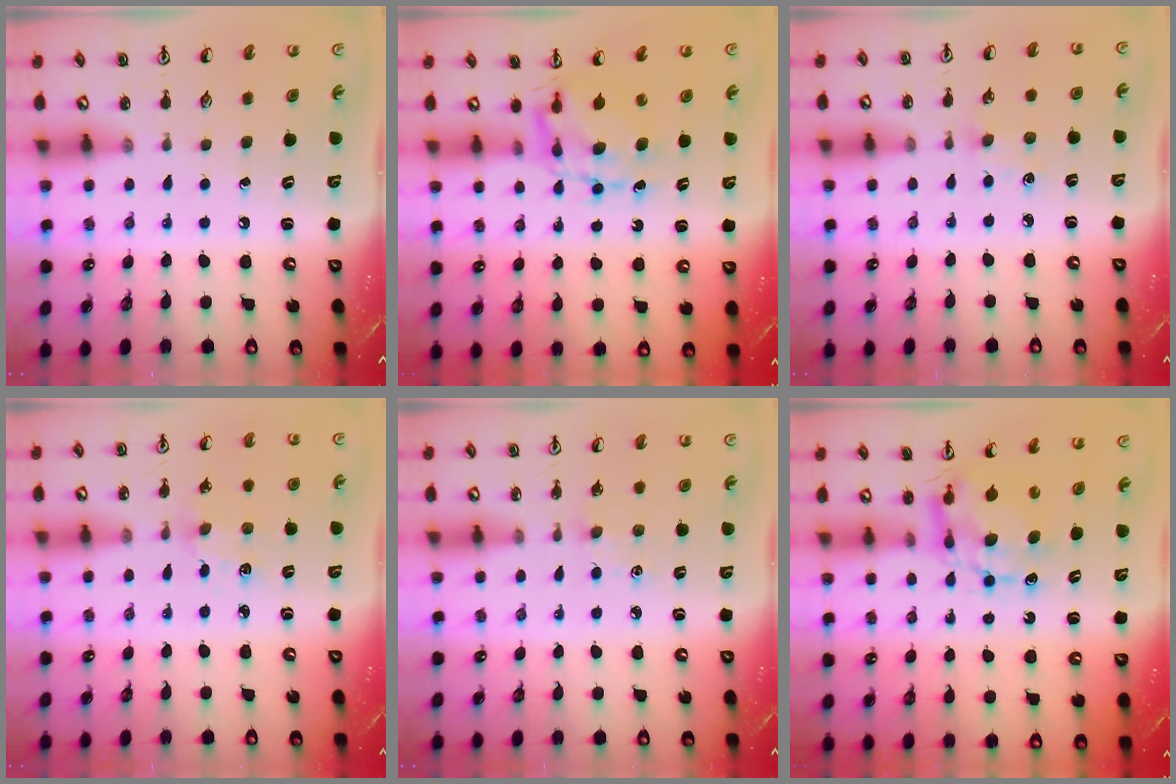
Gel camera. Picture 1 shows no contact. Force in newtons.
{"total": 7.0, "press": 6.9, "slide": 0.7}
{"total": 2.9, "press": 2.8, "slide": 0.4}
{"total": 2.3, "press": 2.3, "slide": 0.4}
{"total": 2.0, "press": 2.0, "slide": 0.3}
{"total": 7.3, "press": 7.3, "slide": 0.6}